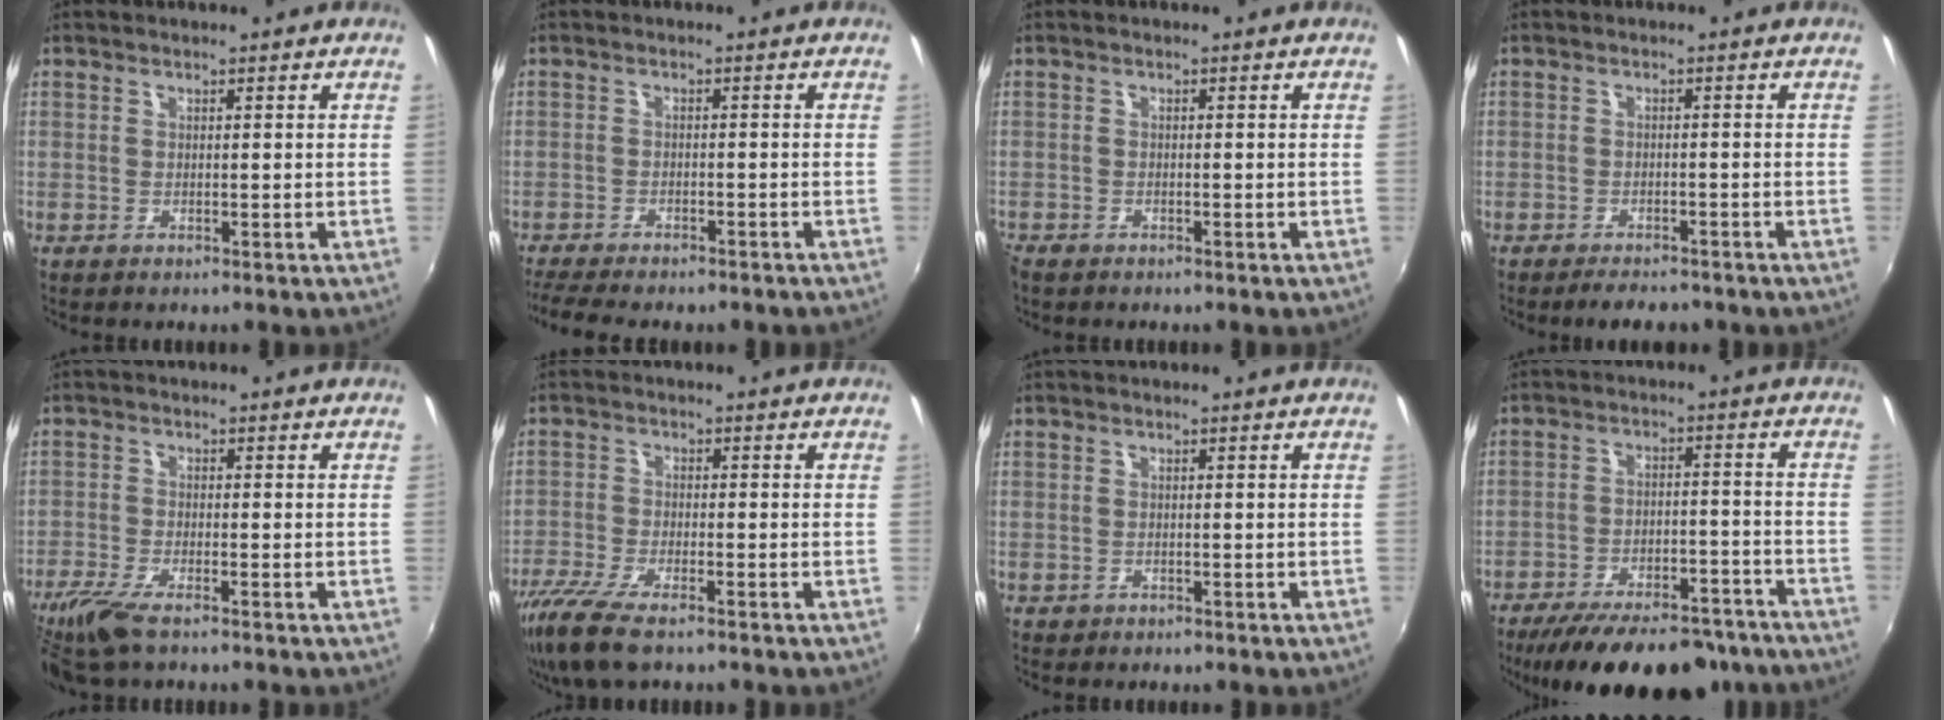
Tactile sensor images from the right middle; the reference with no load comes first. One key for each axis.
{"total": 9.5, "fx": -8.2, "fy": 1.9, "fz": 4.4, "tx": -0.106, "ty": -0.027, "tz": -0.129}
{"total": 2.0, "fx": -1.7, "fy": 0.9, "fz": 0.5, "tx": -0.017, "ty": -0.008, "tz": -0.033}
{"total": 4.6, "fx": -3.9, "fy": 1.6, "fz": 1.8, "tx": -0.043, "ty": -0.001, "tz": -0.057}
{"total": 7.5, "fx": -5.5, "fy": 1.7, "fz": 4.7, "tx": -0.123, "ty": -0.026, "tz": -0.109}
{"total": 10.1, "fx": -7.4, "fy": 2.4, "fz": 6.4, "tx": -0.155, "ty": -0.040, "tz": -0.142}
{"total": 0.8, "fx": -0.5, "fy": 0.6, "fz": 0.2, "tx": -0.007, "ty": -0.001, "tz": -0.003}
{"total": 21.6, "fx": -17.9, "fy": 7.1, "fz": 9.9, "tx": -0.181, "ty": -0.006, "tz": -0.238}